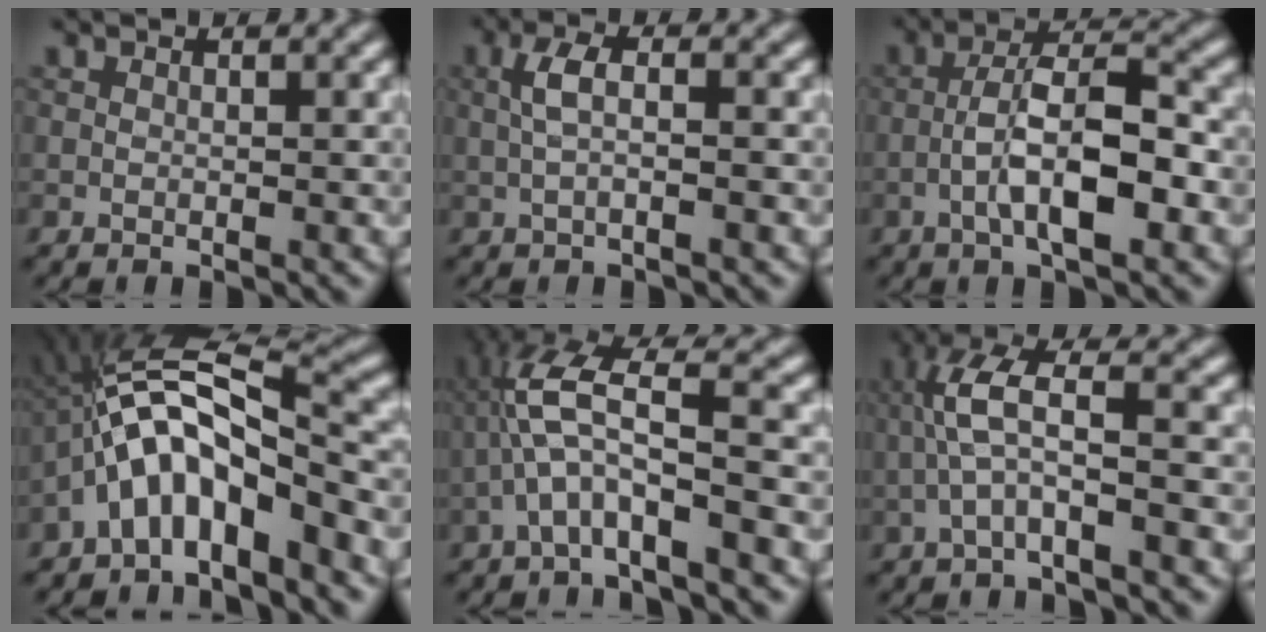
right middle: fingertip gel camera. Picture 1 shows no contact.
{"total": 2.1, "force": [0.0, 0.5, 2.0], "torque": [-0.044, 0.012, 0.003]}
{"total": 6.7, "force": [-2.2, 1.9, 6.0], "torque": [-0.102, 0.020, -0.035]}
{"total": 9.8, "force": [-3.4, 3.4, 8.5], "torque": [-0.146, 0.029, -0.061]}
{"total": 6.0, "force": [-1.6, 1.3, 5.7], "torque": [-0.121, 0.025, -0.029]}
{"total": 4.7, "force": [-1.0, 0.8, 4.5], "torque": [-0.102, 0.025, -0.018]}